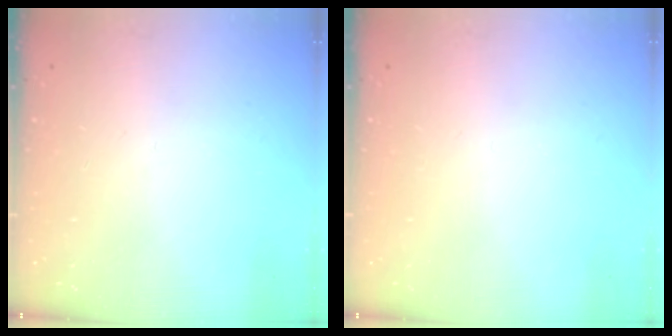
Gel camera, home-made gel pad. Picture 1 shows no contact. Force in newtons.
{"total": 0.0}